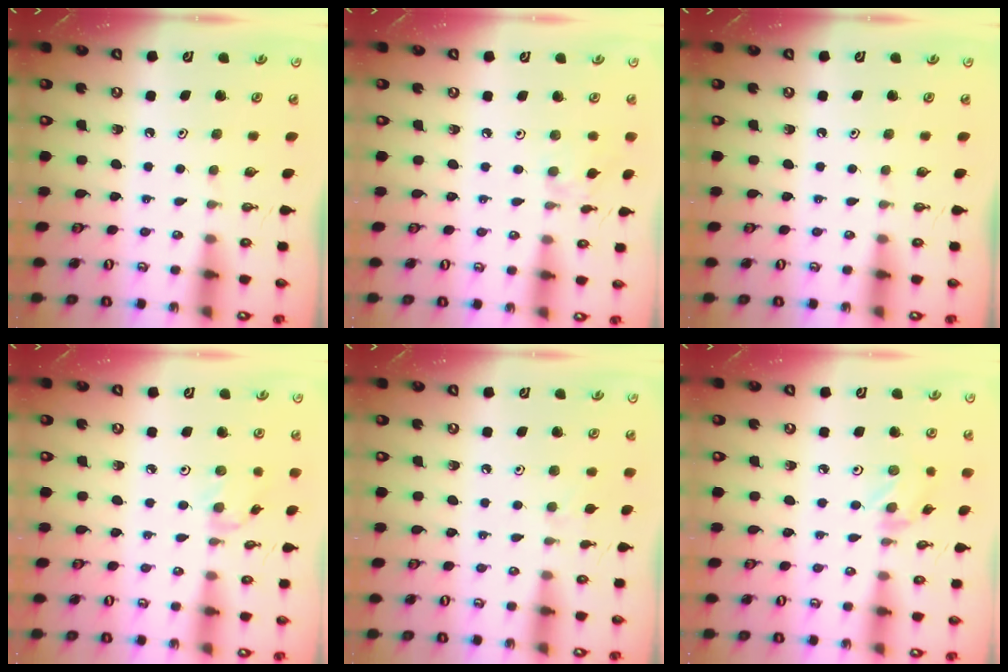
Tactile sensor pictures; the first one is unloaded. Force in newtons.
{"total": 3.0, "press": 2.9, "slide": 0.6}
{"total": 0.0}
{"total": 1.4, "press": 1.4, "slide": 0.3}
{"total": 6.1, "press": 6.0, "slide": 0.9}
{"total": 1.5, "press": 1.4, "slide": 0.3}